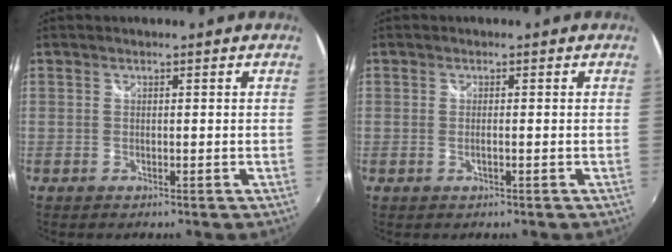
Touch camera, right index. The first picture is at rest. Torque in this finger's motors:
{"motor_torque": [-0.16, 0.02, -0.06, -0.01]}